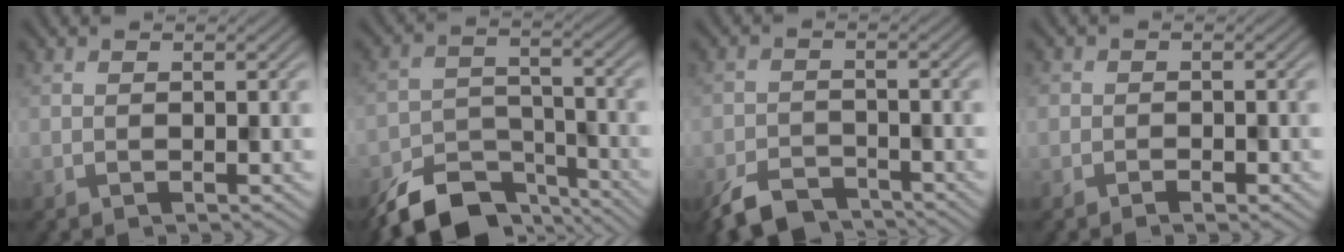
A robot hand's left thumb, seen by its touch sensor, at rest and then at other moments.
{"total": 10.3, "force": [-8.2, 4.5, 4.4], "torque": [-0.079, -0.016, -0.143]}
{"total": 5.5, "force": [-4.6, 2.2, 2.3], "torque": [-0.042, -0.007, -0.089]}
{"total": 1.8, "force": [-0.9, 1.3, 0.7], "torque": [-0.005, -0.004, -0.020]}